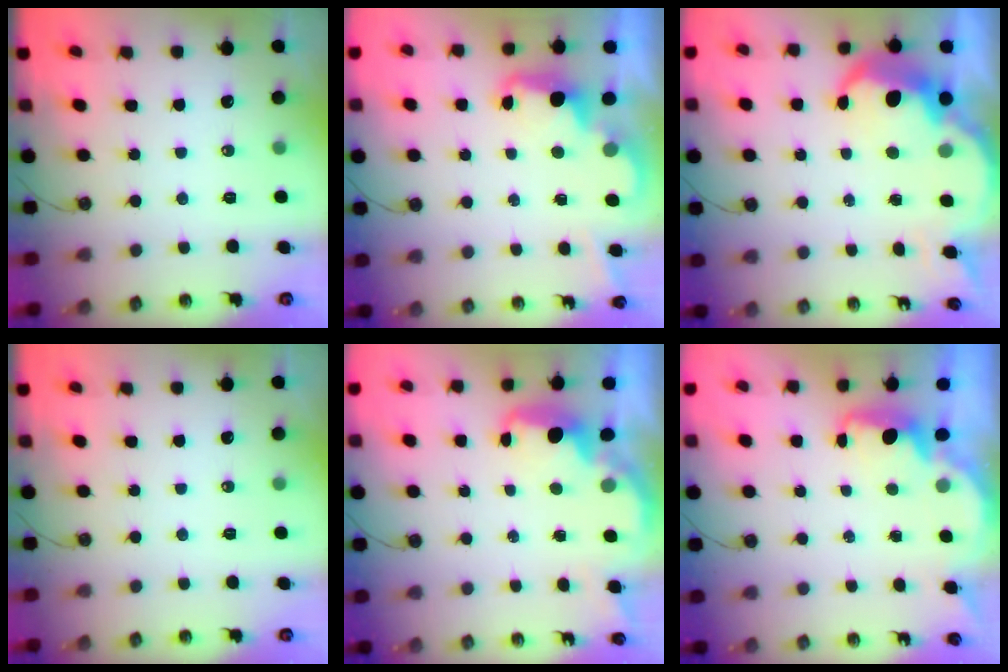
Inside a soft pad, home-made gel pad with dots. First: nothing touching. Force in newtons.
{"total": 2.4, "press": 2.3, "slide": 0.5}
{"total": 9.1, "press": 9.1, "slide": 0.3}
{"total": 0.0}
{"total": 3.0, "press": 2.9, "slide": 0.6}
{"total": 1.6, "press": 1.5, "slide": 0.6}